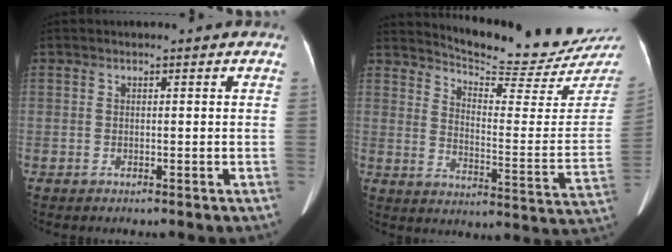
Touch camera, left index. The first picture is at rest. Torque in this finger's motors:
{"motor_torque": [0.43, -0.84, 0.09, 0.02]}